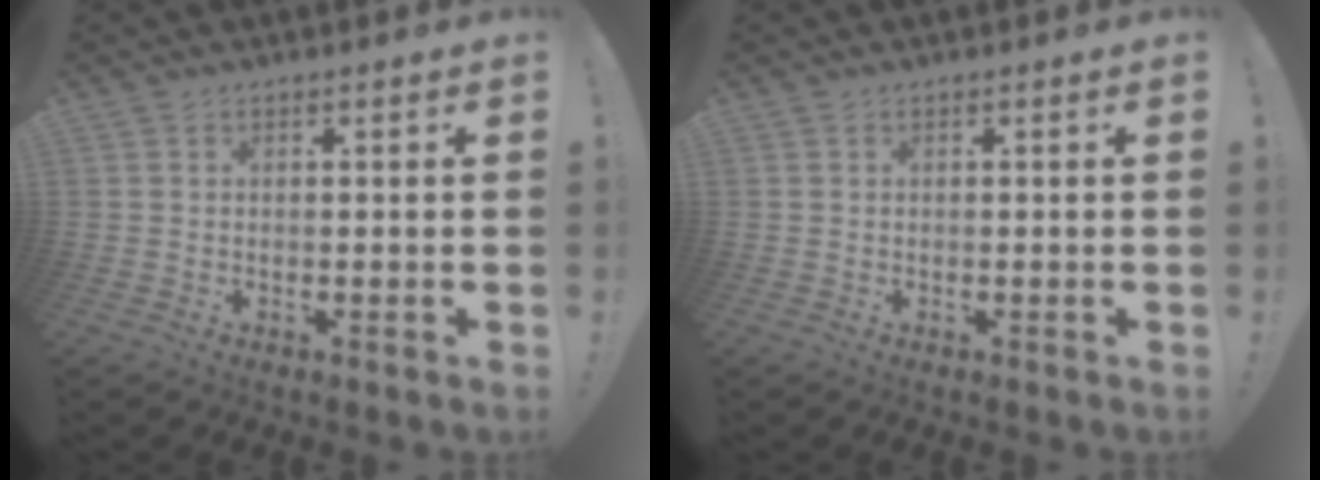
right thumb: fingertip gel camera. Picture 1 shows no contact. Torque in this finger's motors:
{"motor_torque": [-0.24, -0.03, 0.05, -0.10, 0.06]}